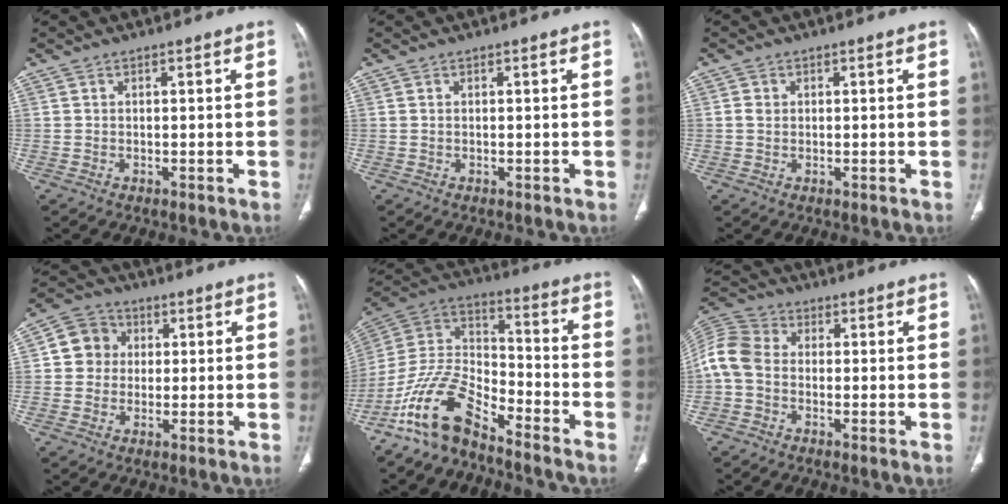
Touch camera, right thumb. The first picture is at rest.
{"total": 0.0}
{"total": 1.4, "force": [0.2, 1.2, 0.6], "torque": [-0.009, 0.001, 0.006]}
{"total": 7.1, "force": [1.0, 6.6, 2.4], "torque": [-0.014, 0.012, 0.007]}
{"total": 13.5, "force": [-10.3, 5.1, 7.0], "torque": [-0.131, 0.085, -0.205]}
{"total": 7.5, "force": [-0.7, 5.5, 5.0], "torque": [-0.106, 0.019, -0.030]}